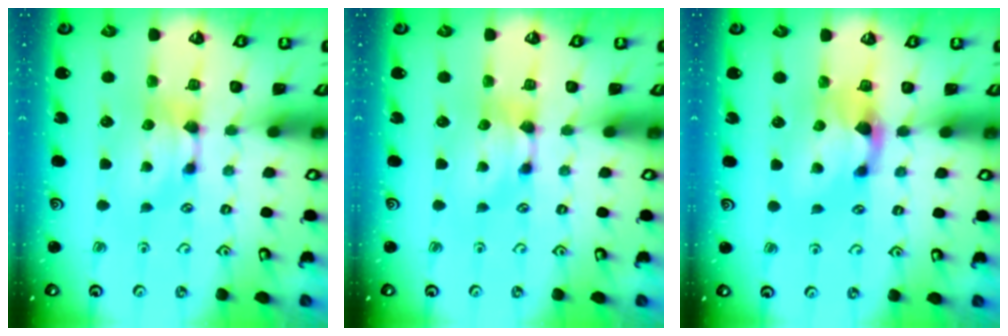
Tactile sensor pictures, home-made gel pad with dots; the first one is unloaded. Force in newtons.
{"total": 0.0}
{"total": 1.7, "press": 1.3, "slide": 1.1}